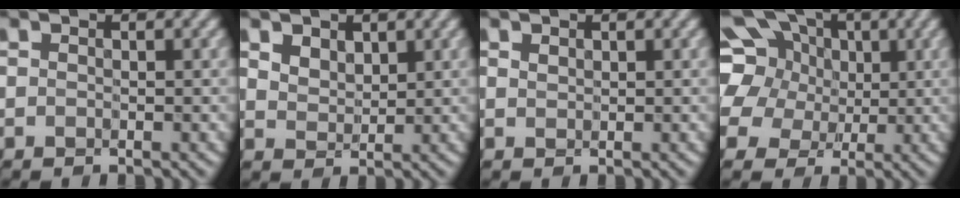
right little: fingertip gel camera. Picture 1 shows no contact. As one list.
[{"total": 2.6, "force": [1.4, 1.8, 1.3], "torque": [-0.037, -0.004, 0.030]}, {"total": 0.8, "force": [0.5, 0.5, 0.3], "torque": [-0.008, 0.000, 0.012]}, {"total": 13.3, "force": [3.9, 10.8, 6.7], "torque": [-0.153, 0.039, 0.059]}]